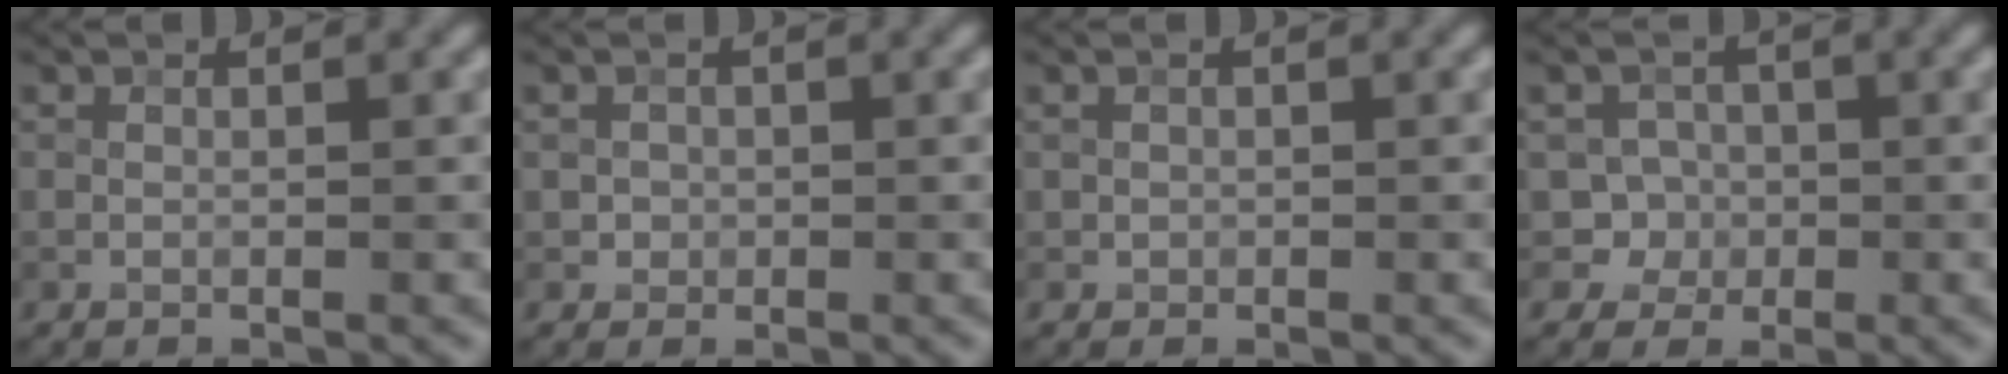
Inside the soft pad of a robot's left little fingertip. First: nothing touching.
{"total": 1.0, "force": [0.0, 1.0, 0.1], "torque": [0.011, -0.003, 0.000]}
{"total": 0.6, "force": [0.1, 0.6, 0.0], "torque": [0.005, -0.003, -0.001]}
{"total": 3.2, "force": [-0.9, 3.0, 0.4], "torque": [0.020, 0.005, -0.022]}